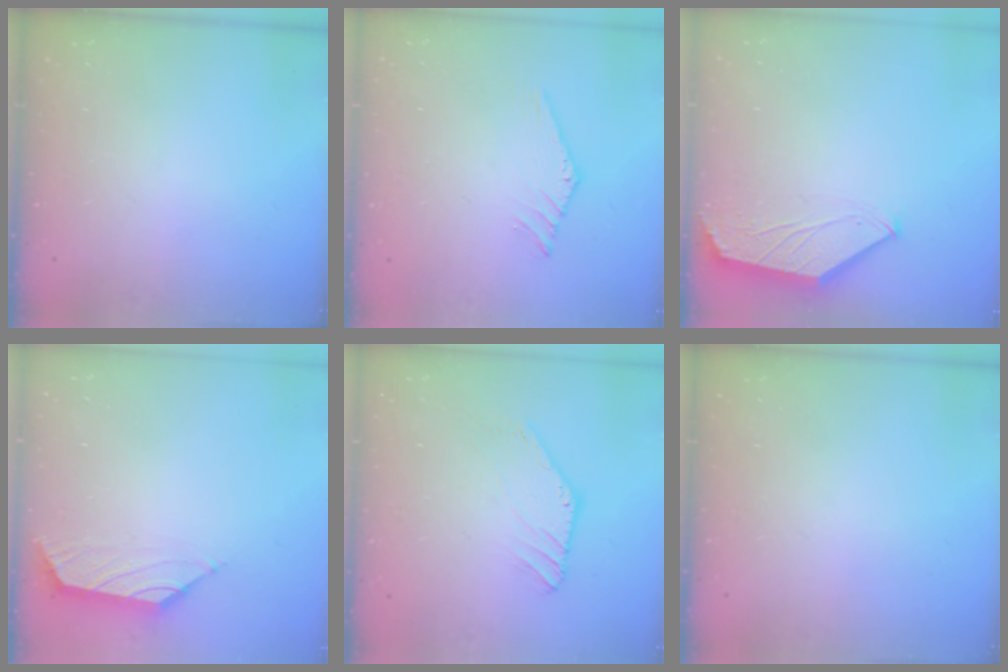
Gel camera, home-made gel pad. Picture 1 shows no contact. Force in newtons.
{"total": 0.0}
{"total": 1.6, "press": 1.6, "slide": 0.3}
{"total": 1.6, "press": 1.4, "slide": 0.6}
{"total": 1.3, "press": 1.3, "slide": 0.1}
{"total": 0.0}